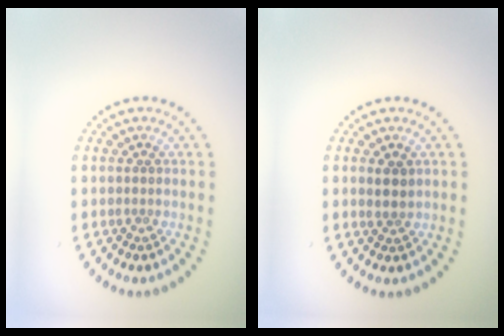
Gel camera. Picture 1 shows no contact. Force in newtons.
{"total": 1.7, "press": 1.6, "slide": 0.6}